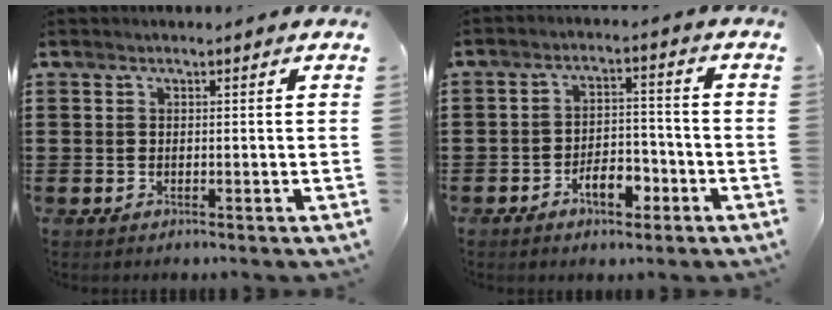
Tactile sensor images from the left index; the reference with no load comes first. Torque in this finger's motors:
{"motor_torque": [0.78, 0.75, 0.31, 0.10]}